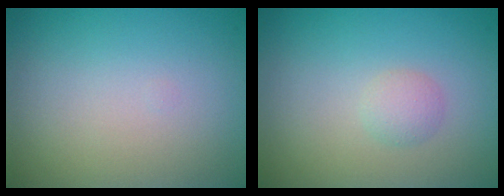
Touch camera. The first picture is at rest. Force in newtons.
{"total": 1.2, "press": 1.2, "slide": 0.1}